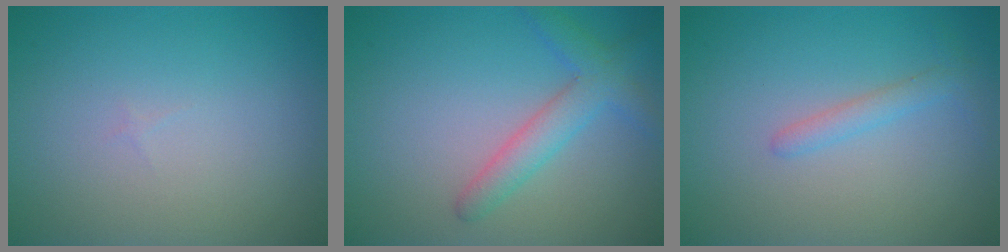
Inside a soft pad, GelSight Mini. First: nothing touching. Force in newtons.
{"total": 2.2, "press": 2.2, "slide": 0.2}
{"total": 1.4, "press": 1.4, "slide": 0.0}